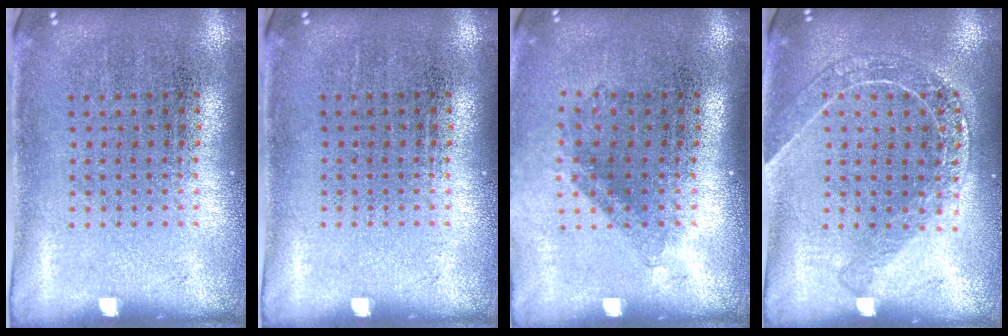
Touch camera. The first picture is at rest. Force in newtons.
{"total": 0.0}
{"total": 1.3, "press": 1.0, "slide": 0.9}
{"total": 1.6, "press": 1.5, "slide": 0.5}